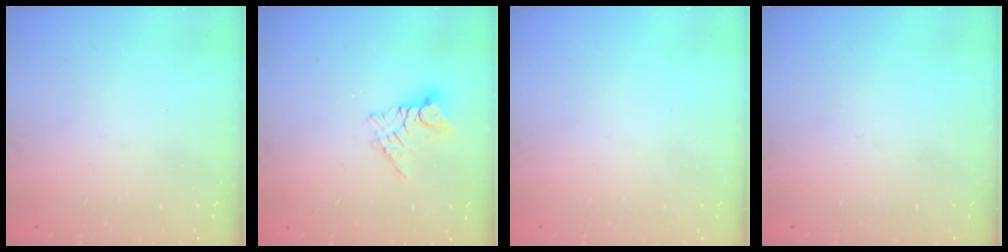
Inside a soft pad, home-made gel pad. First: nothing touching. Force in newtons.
{"total": 9.0, "press": 9.0, "slide": 0.8}
{"total": 0.0}
{"total": 0.0}